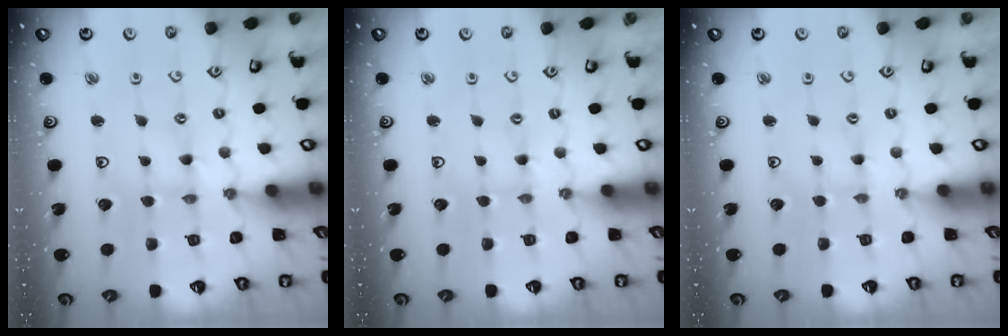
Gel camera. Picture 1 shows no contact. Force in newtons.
{"total": 0.0}
{"total": 0.0}